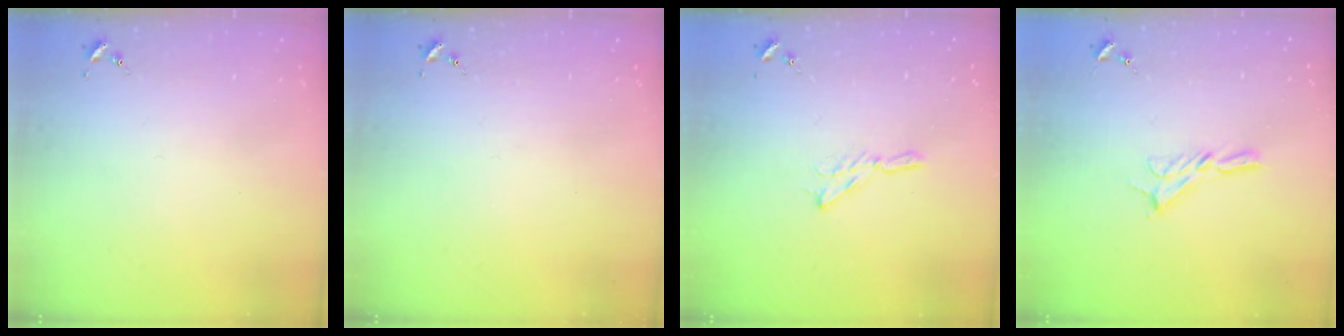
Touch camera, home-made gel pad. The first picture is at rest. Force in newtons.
{"total": 0.0}
{"total": 4.9, "press": 4.8, "slide": 0.2}
{"total": 7.1, "press": 7.1, "slide": 0.2}